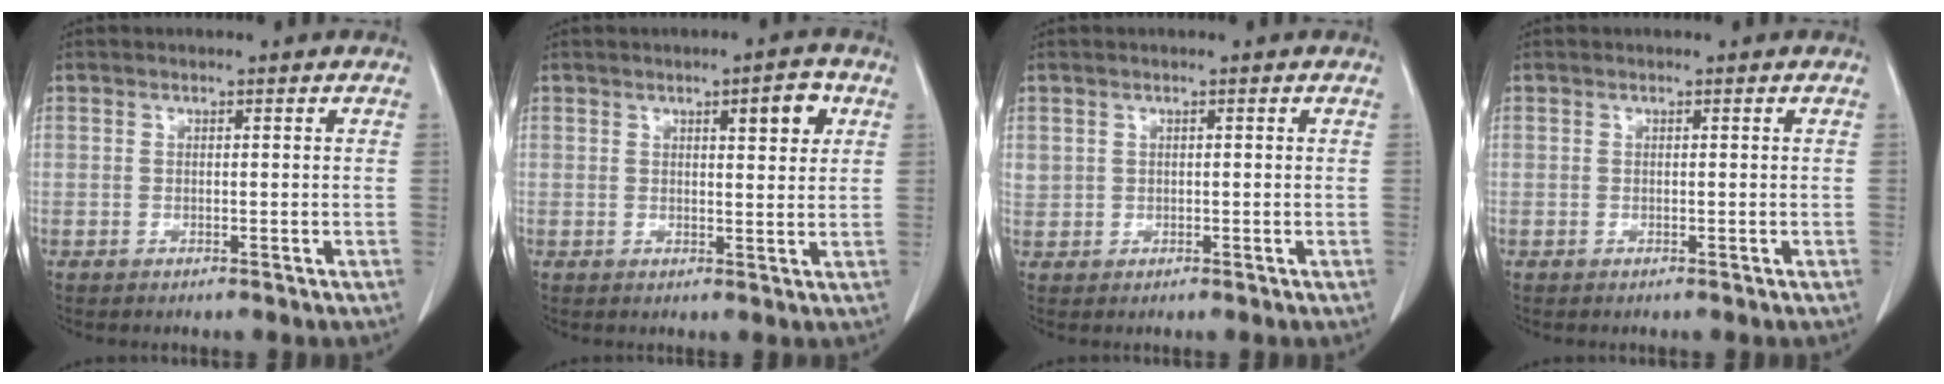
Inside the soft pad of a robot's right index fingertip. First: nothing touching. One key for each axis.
{"total": 4.6, "fx": 2.0, "fy": 1.0, "fz": 4.0, "tx": -0.055, "ty": 0.000, "tz": 0.028}
{"total": 1.7, "fx": 0.6, "fy": 1.5, "fz": 0.4, "tx": -0.006, "ty": 0.011, "tz": 0.016}
{"total": 0.0}